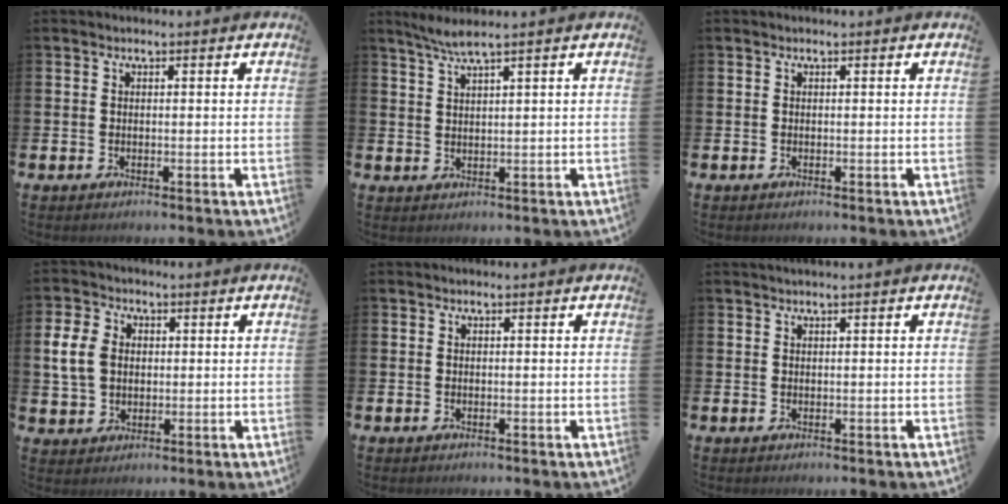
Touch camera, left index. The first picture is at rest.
{"total": 3.3, "force": [2.6, -0.2, 2.0], "torque": [-0.042, -0.003, 0.046]}
{"total": 0.0}
{"total": 6.0, "force": [1.3, 4.8, 3.4], "torque": [-0.067, 0.010, 0.020]}
{"total": 0.0}
{"total": 0.5, "force": [0.4, -0.1, 0.3], "torque": [-0.005, 0.000, 0.007]}